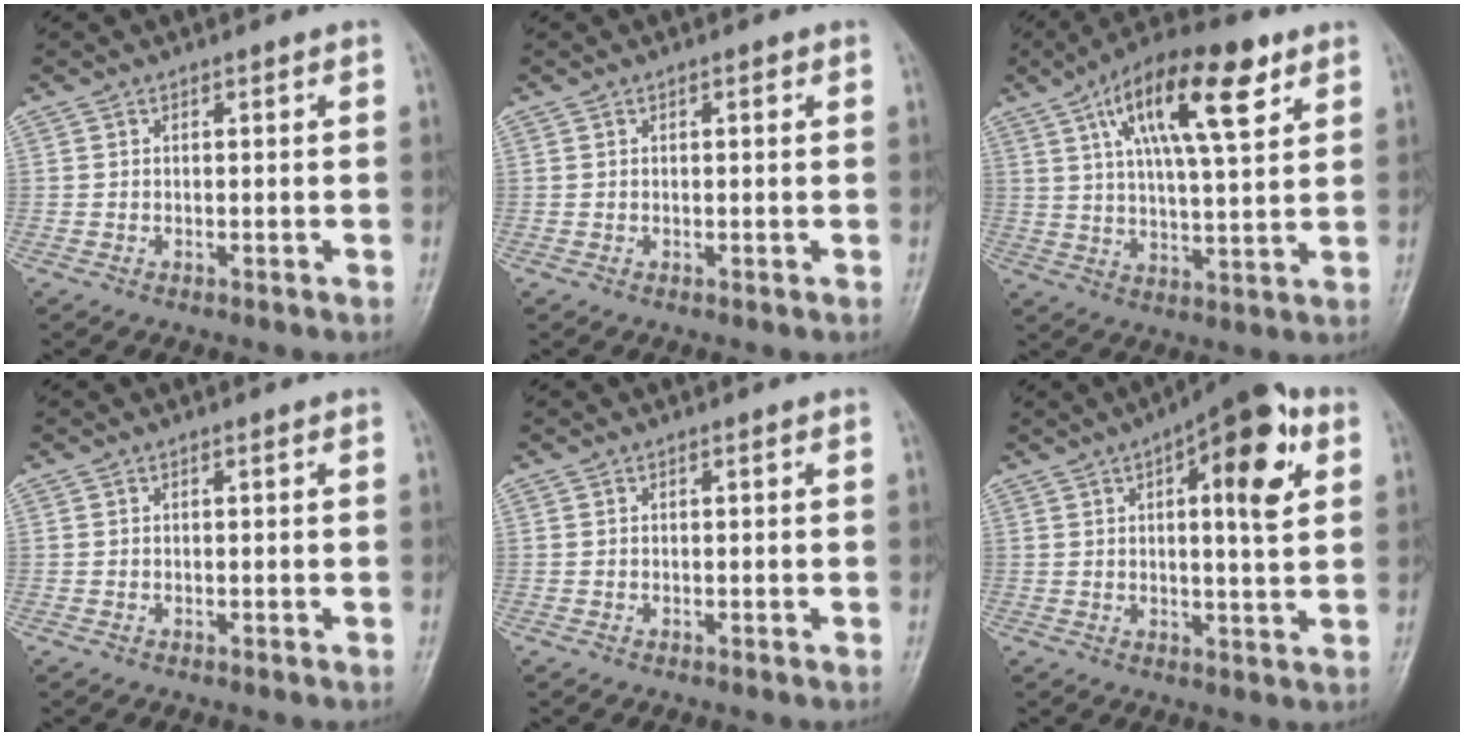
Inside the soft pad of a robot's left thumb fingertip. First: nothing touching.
{"total": 0.8, "force": [0.3, 0.3, 0.7], "torque": [-0.008, 0.001, 0.004]}
{"total": 17.6, "force": [8.2, 5.8, 14.5], "torque": [-0.222, -0.012, 0.132]}
{"total": 0.0}
{"total": 0.0}
{"total": 14.2, "force": [5.1, 4.8, 12.4], "torque": [-0.144, -0.002, 0.062]}